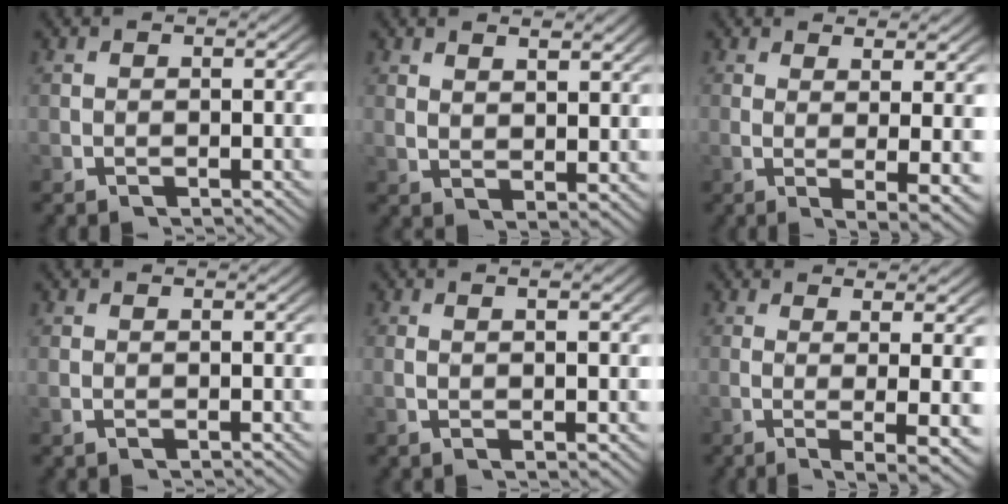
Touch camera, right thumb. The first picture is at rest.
{"total": 2.6, "force": [2.1, 0.5, 1.4], "torque": [-0.026, -0.006, 0.047]}
{"total": 6.0, "force": [-0.3, 1.4, 5.8], "torque": [-0.092, -0.022, 0.009]}
{"total": 0.7, "force": [0.5, -0.1, 0.5], "torque": [-0.013, -0.002, 0.013]}
{"total": 2.4, "force": [0.6, 0.1, 2.3], "torque": [-0.044, -0.003, 0.017]}
{"total": 6.9, "force": [-1.4, 1.4, 6.6], "torque": [-0.104, -0.019, -0.009]}